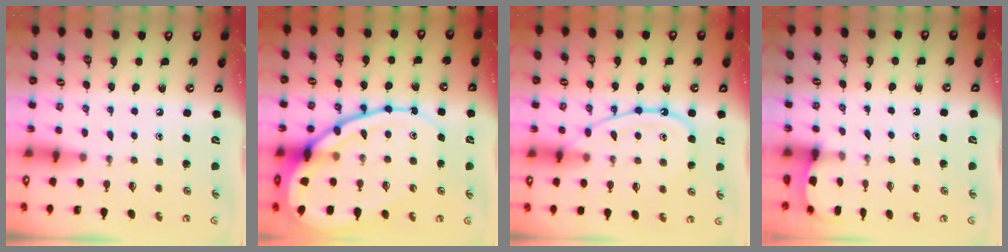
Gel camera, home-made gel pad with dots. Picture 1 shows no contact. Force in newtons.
{"total": 20.4, "press": 20.3, "slide": 2.1}
{"total": 11.7, "press": 11.7, "slide": 1.2}
{"total": 1.3, "press": 1.3, "slide": 0.1}